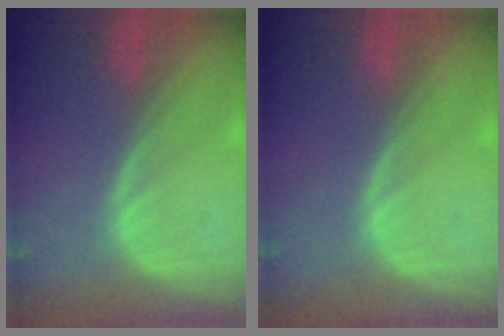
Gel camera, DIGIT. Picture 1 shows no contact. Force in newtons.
{"total": 0.0}